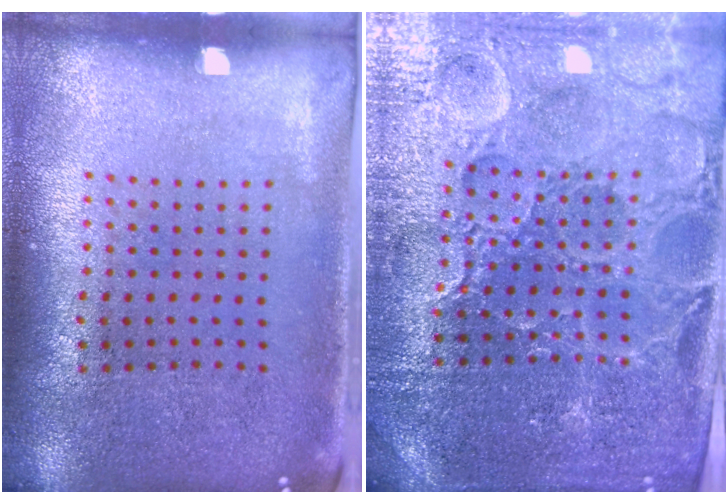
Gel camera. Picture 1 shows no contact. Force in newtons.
{"total": 4.6, "press": 4.3, "slide": 1.6}